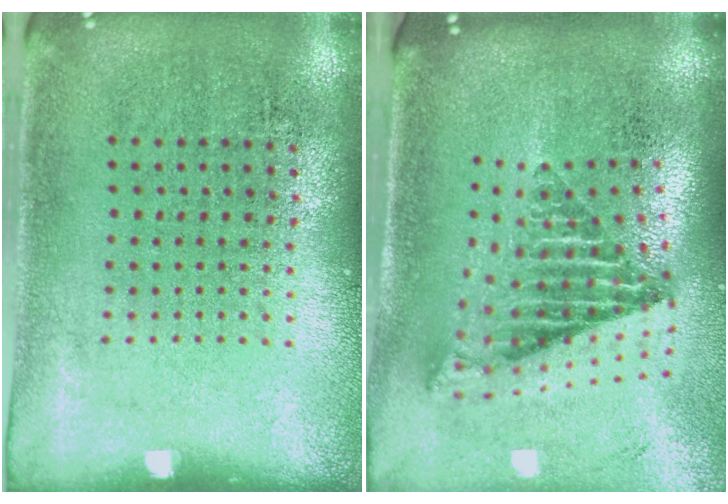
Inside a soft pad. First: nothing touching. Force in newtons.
{"total": 2.7, "press": 1.7, "slide": 2.1}